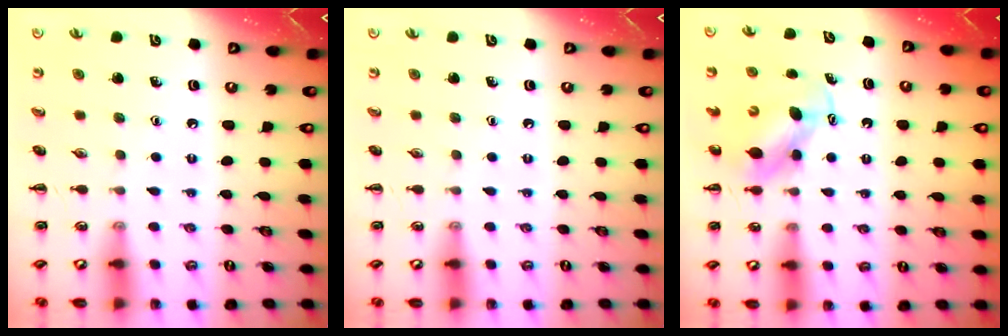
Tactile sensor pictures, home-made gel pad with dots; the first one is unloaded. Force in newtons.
{"total": 0.0}
{"total": 6.7, "press": 6.7, "slide": 0.7}